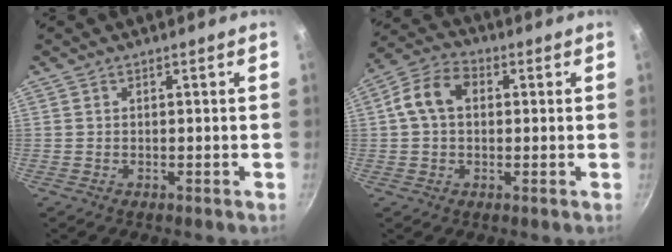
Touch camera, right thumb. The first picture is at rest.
{"total": 8.6, "force": [1.3, 6.0, 6.0], "torque": [-0.113, 0.027, 0.016]}